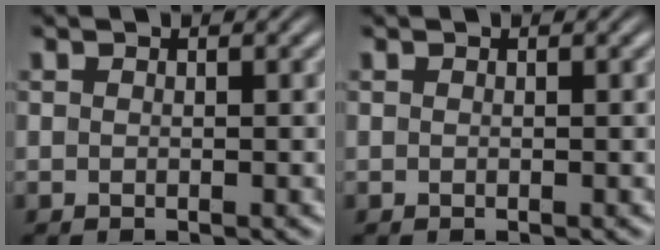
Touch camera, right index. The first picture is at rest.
{"total": 0.0}